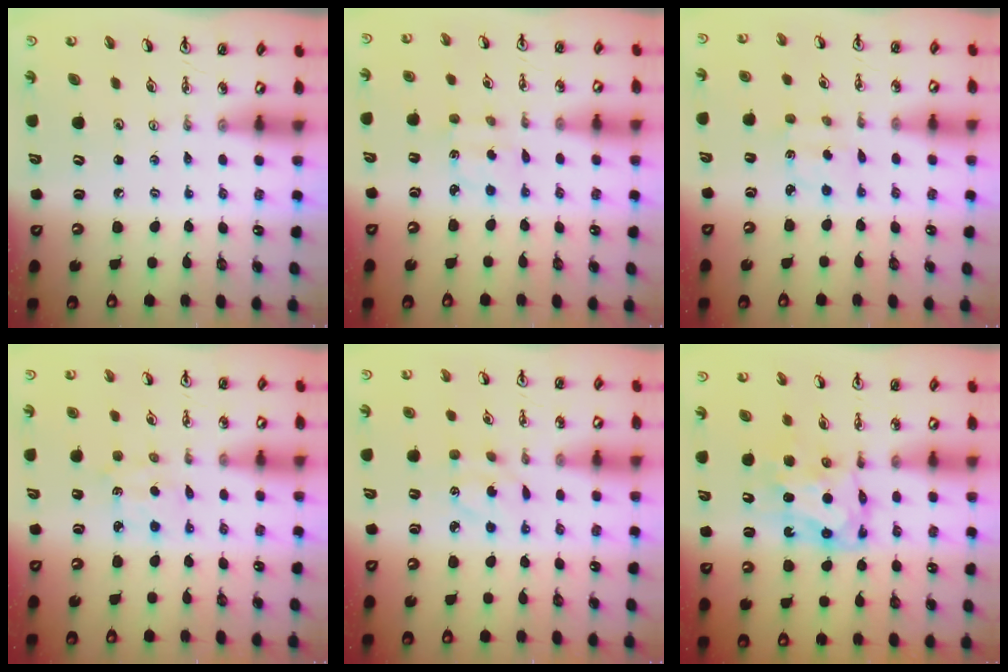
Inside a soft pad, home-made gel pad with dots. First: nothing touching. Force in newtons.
{"total": 2.1, "press": 2.0, "slide": 0.6}
{"total": 2.1, "press": 2.0, "slide": 0.6}
{"total": 3.1, "press": 3.1, "slide": 0.2}
{"total": 3.4, "press": 3.3, "slide": 0.7}
{"total": 6.7, "press": 6.7, "slide": 0.4}